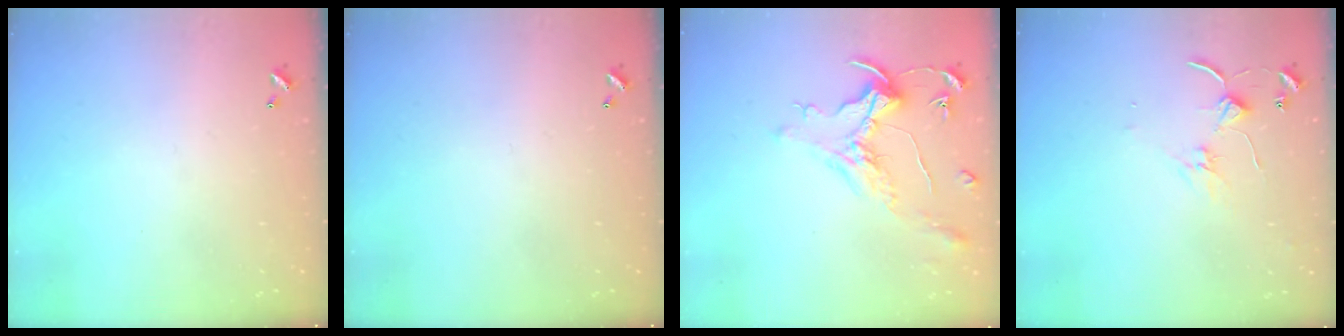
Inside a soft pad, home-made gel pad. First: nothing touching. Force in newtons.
{"total": 0.0}
{"total": 1.6, "press": 1.4, "slide": 0.7}
{"total": 1.4, "press": 1.3, "slide": 0.2}